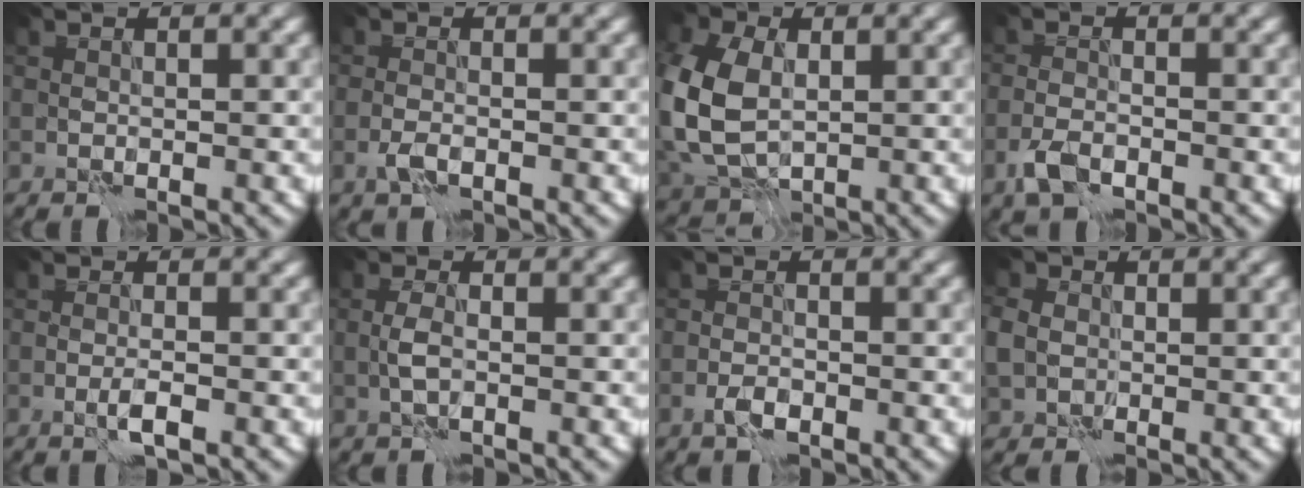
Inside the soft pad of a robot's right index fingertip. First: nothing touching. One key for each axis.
{"total": 1.2, "fx": -0.6, "fy": 0.3, "fz": 0.9, "tx": -0.020, "ty": -0.001, "tz": -0.014}
{"total": 9.3, "fx": 0.2, "fy": 6.6, "fz": 6.6, "tx": -0.180, "ty": -0.002, "tz": -0.003}
{"total": 2.3, "fx": -1.6, "fy": 0.9, "fz": 1.4, "tx": -0.029, "ty": -0.001, "tz": -0.035}
{"total": 1.4, "fx": -0.7, "fy": 0.0, "fz": 1.2, "tx": -0.022, "ty": 0.001, "tz": -0.014}
{"total": 1.3, "fx": -0.3, "fy": 0.3, "fz": 1.3, "tx": -0.028, "ty": 0.001, "tz": -0.010}
{"total": 1.3, "fx": -0.9, "fy": 0.5, "fz": 0.9, "tx": -0.015, "ty": 0.000, "tz": -0.019}
{"total": 3.2, "fx": -0.1, "fy": 2.9, "fz": 1.4, "tx": -0.040, "ty": 0.003, "tz": -0.003}